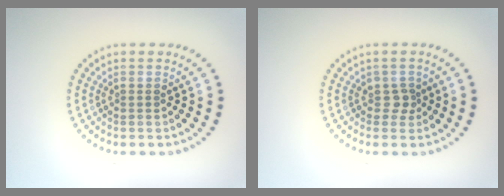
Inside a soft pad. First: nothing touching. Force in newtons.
{"total": 1.2, "press": 1.0, "slide": 0.8}